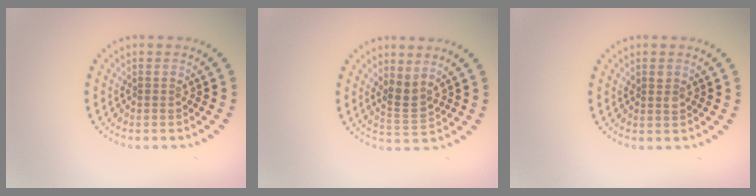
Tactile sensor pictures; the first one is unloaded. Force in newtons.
{"total": 2.3, "press": 1.7, "slide": 1.6}
{"total": 1.0, "press": 0.9, "slide": 0.3}